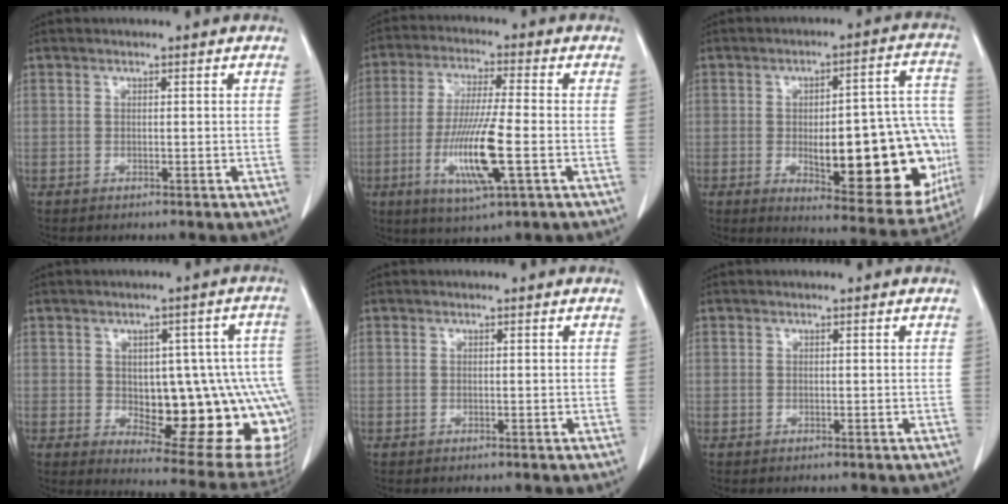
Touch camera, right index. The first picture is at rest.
{"total": 11.9, "force": [-3.2, 0.7, 11.5], "torque": [-0.226, -0.018, -0.060]}
{"total": 24.0, "force": [-4.4, 7.3, 22.4], "torque": [-0.217, 0.026, -0.031]}
{"total": 20.2, "force": [-2.7, 8.0, 18.4], "torque": [-0.150, 0.024, -0.002]}
{"total": 0.0}
{"total": 0.0}